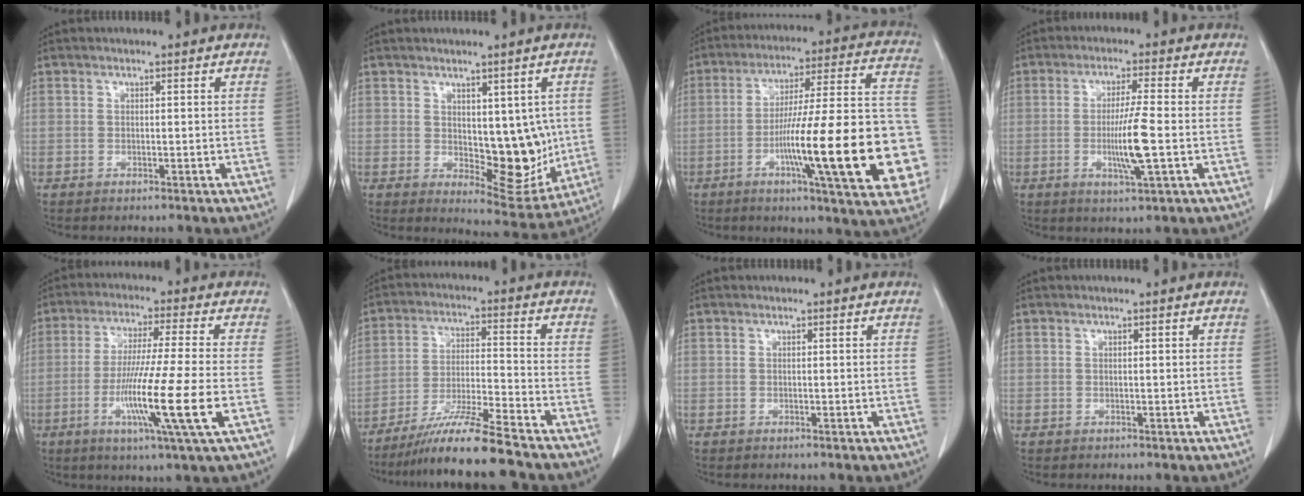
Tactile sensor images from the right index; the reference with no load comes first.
{"total": 9.7, "force": [0.1, 4.9, 8.3], "torque": [-0.087, -0.010, 0.021]}
{"total": 25.9, "force": [-6.7, 2.8, 24.8], "torque": [-0.279, 0.012, -0.096]}
{"total": 7.2, "force": [-1.3, -0.4, 7.0], "torque": [-0.127, -0.013, -0.025]}
{"total": 13.3, "force": [-3.8, -1.5, 12.6], "torque": [-0.240, -0.028, -0.074]}
{"total": 11.4, "force": [-9.5, -1.2, 6.2], "torque": [-0.107, -0.023, -0.170]}
{"total": 0.0}
{"total": 0.0}